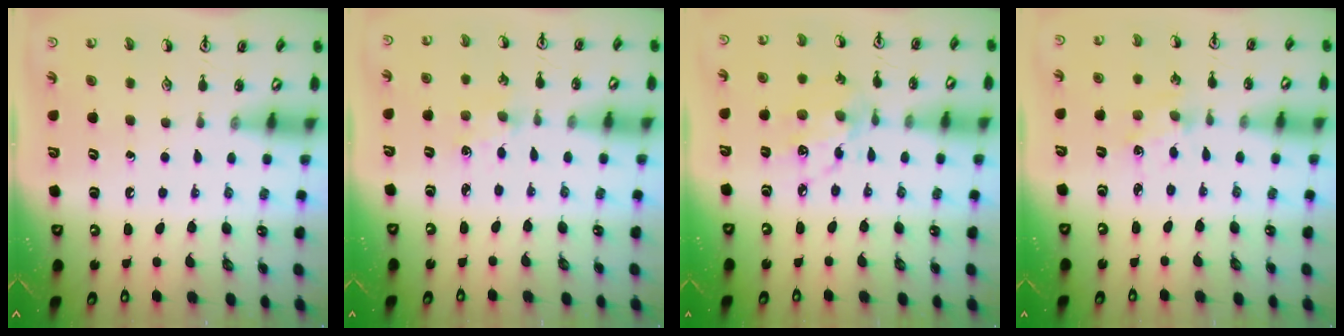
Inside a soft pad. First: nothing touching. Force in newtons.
{"total": 1.4, "press": 1.4, "slide": 0.2}
{"total": 10.0, "press": 10.0, "slide": 0.5}
{"total": 1.8, "press": 1.7, "slide": 0.4}